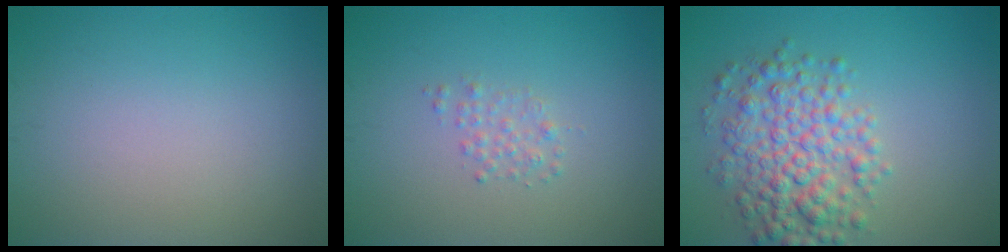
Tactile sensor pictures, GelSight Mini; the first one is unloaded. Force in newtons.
{"total": 1.2, "press": 1.2, "slide": 0.0}
{"total": 5.8, "press": 5.8, "slide": 0.0}